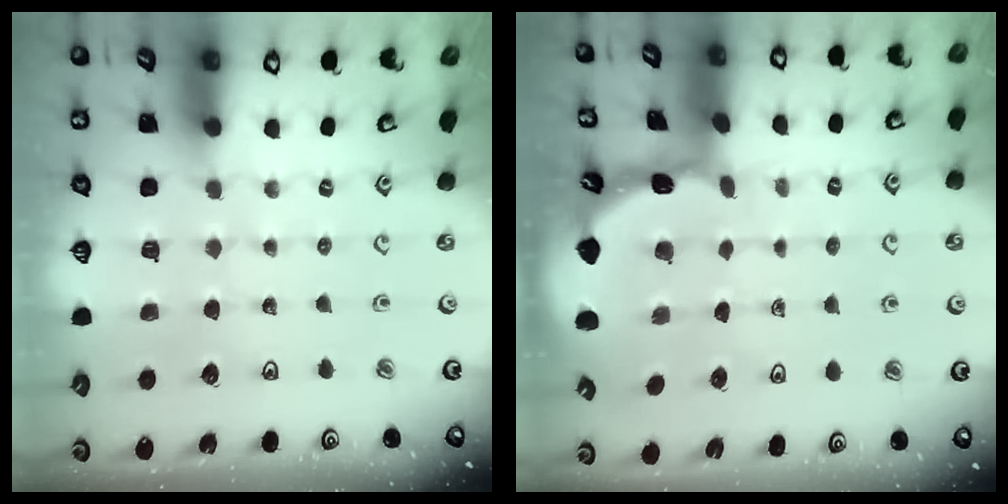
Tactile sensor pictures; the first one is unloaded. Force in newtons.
{"total": 1.7, "press": 1.6, "slide": 0.1}